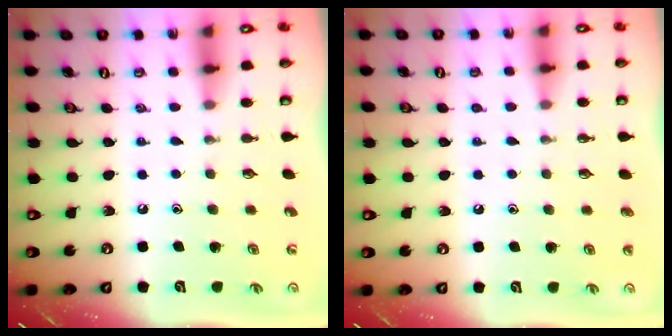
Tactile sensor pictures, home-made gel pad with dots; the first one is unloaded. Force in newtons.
{"total": 0.7, "press": 0.7, "slide": 0.0}